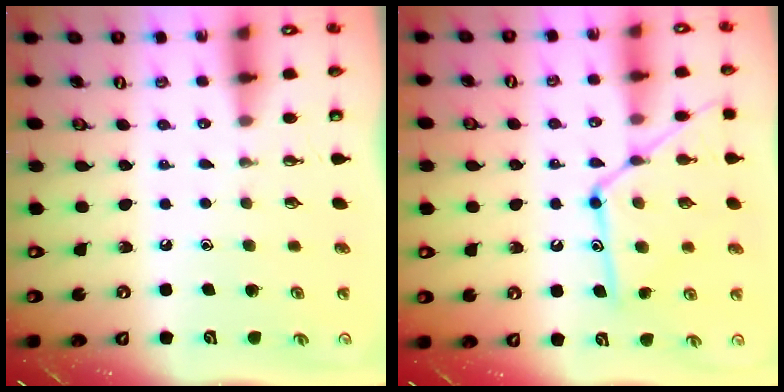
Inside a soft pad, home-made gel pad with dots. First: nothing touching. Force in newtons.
{"total": 15.6, "press": 15.5, "slide": 1.2}